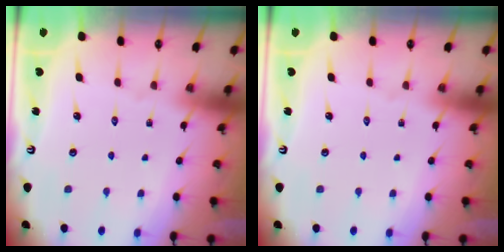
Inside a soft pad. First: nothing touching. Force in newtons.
{"total": 0.0}